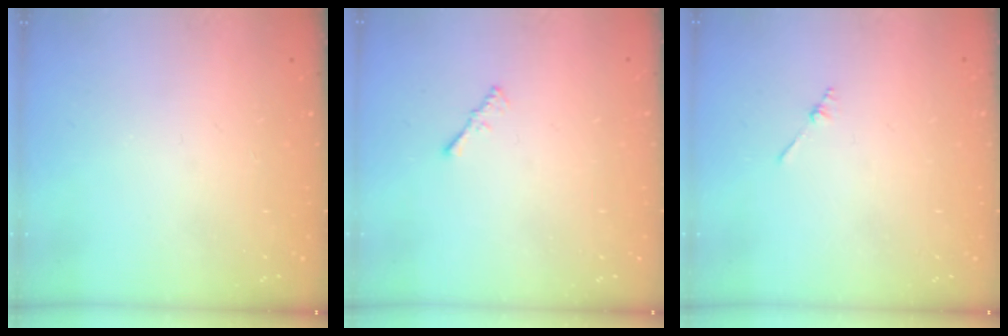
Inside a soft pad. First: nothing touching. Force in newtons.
{"total": 0.7, "press": 0.6, "slide": 0.3}
{"total": 1.3, "press": 1.3, "slide": 0.3}